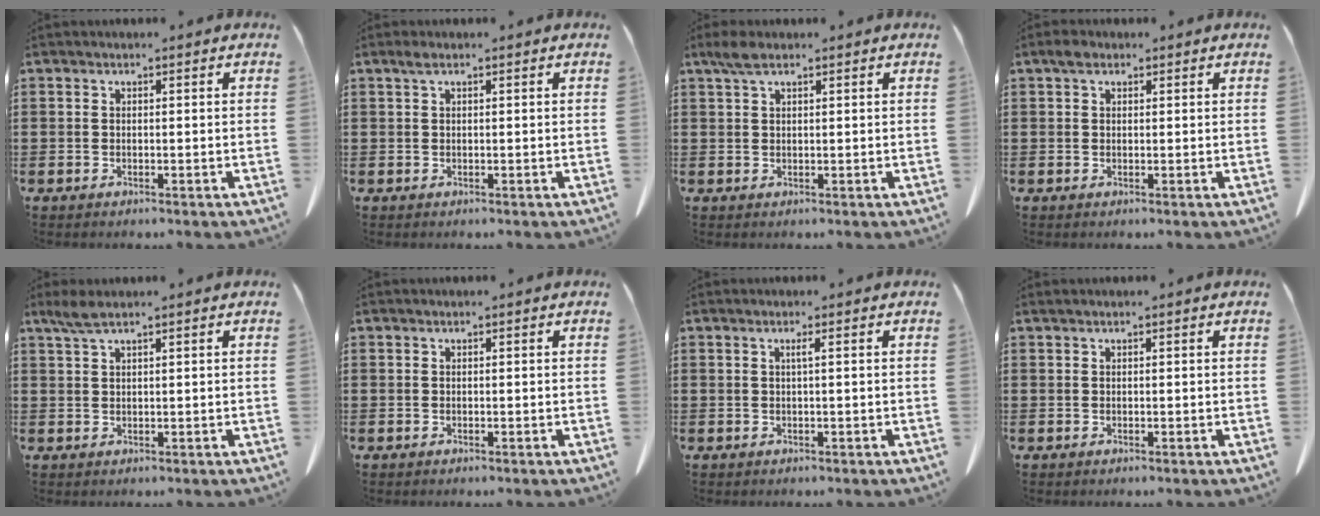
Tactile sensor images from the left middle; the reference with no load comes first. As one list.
[{"total": 1.0, "force": [0.4, 0.2, 0.9], "torque": [-0.018, 0.001, 0.008]}, {"total": 2.7, "force": [1.5, 0.9, 2.1], "torque": [-0.046, 0.003, 0.028]}, {"total": 1.7, "force": [1.0, 1.0, 0.9], "torque": [-0.022, 0.006, 0.018]}, {"total": 2.6, "force": [1.8, 0.3, 1.8], "torque": [-0.040, -0.001, 0.033]}, {"total": 0.0}, {"total": 1.0, "force": [0.2, -0.2, 0.9], "torque": [-0.017, -0.002, 0.003]}, {"total": 0.0}]